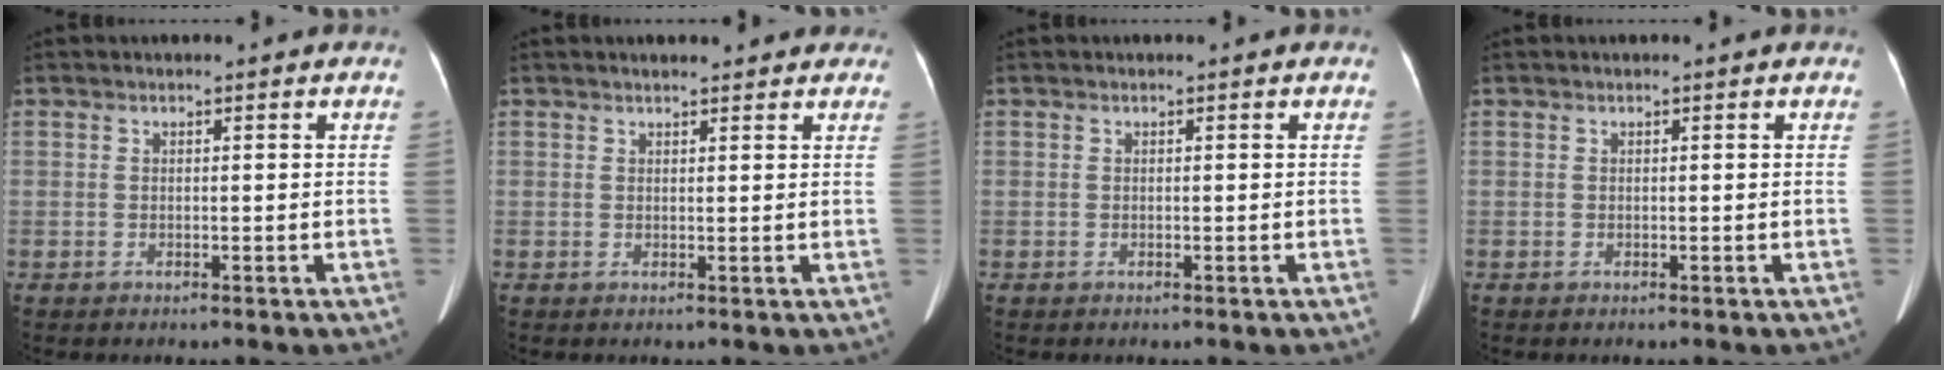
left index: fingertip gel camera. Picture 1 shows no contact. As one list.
[{"total": 5.1, "force": [4.4, 1.5, 2.1], "torque": [-0.019, 0.019, 0.048]}, {"total": 0.0}, {"total": 0.0}]